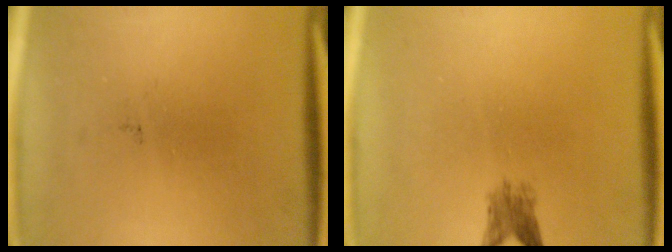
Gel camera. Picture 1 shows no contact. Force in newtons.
{"total": 2.5}